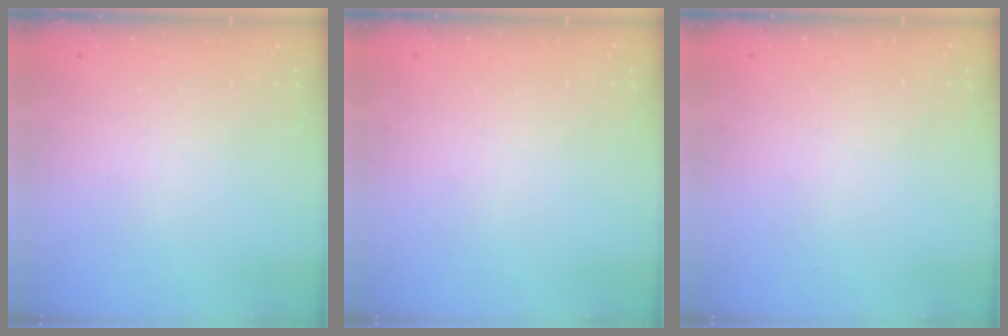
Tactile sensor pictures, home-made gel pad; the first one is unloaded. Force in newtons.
{"total": 0.0}
{"total": 0.0}